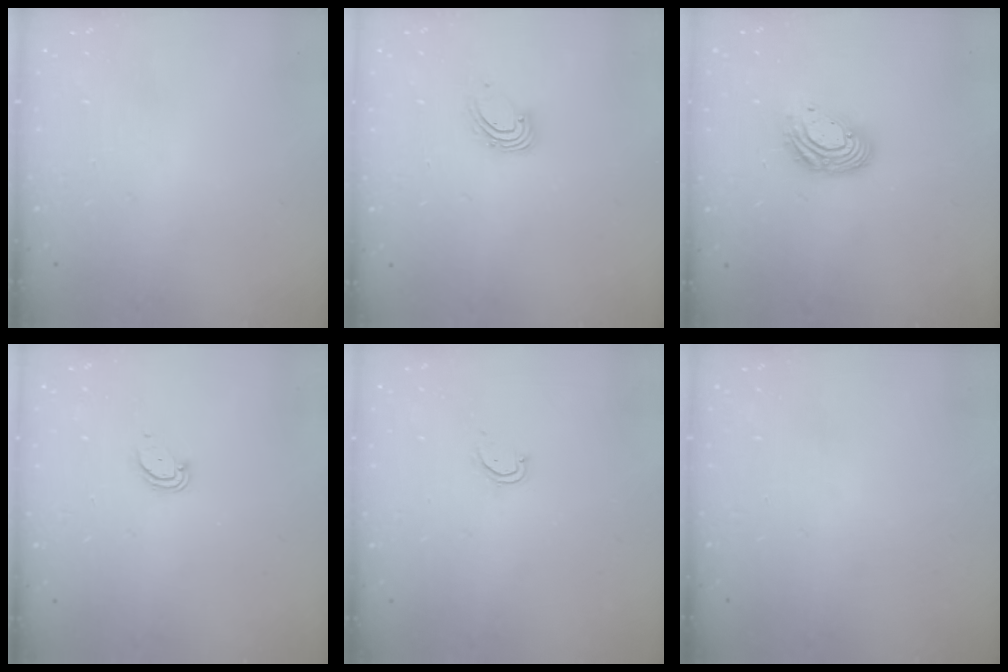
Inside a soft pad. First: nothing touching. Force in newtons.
{"total": 2.6, "press": 2.6, "slide": 0.2}
{"total": 10.5, "press": 10.4, "slide": 0.8}
{"total": 2.6, "press": 2.6, "slide": 0.2}
{"total": 2.6, "press": 2.6, "slide": 0.2}
{"total": 0.0}